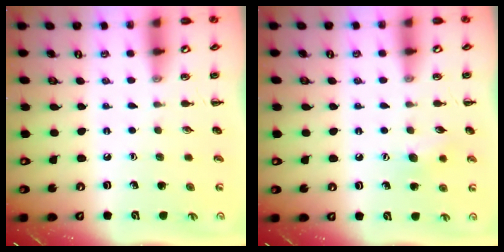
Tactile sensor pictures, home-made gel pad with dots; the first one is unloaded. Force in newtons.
{"total": 6.9, "press": 6.7, "slide": 1.7}